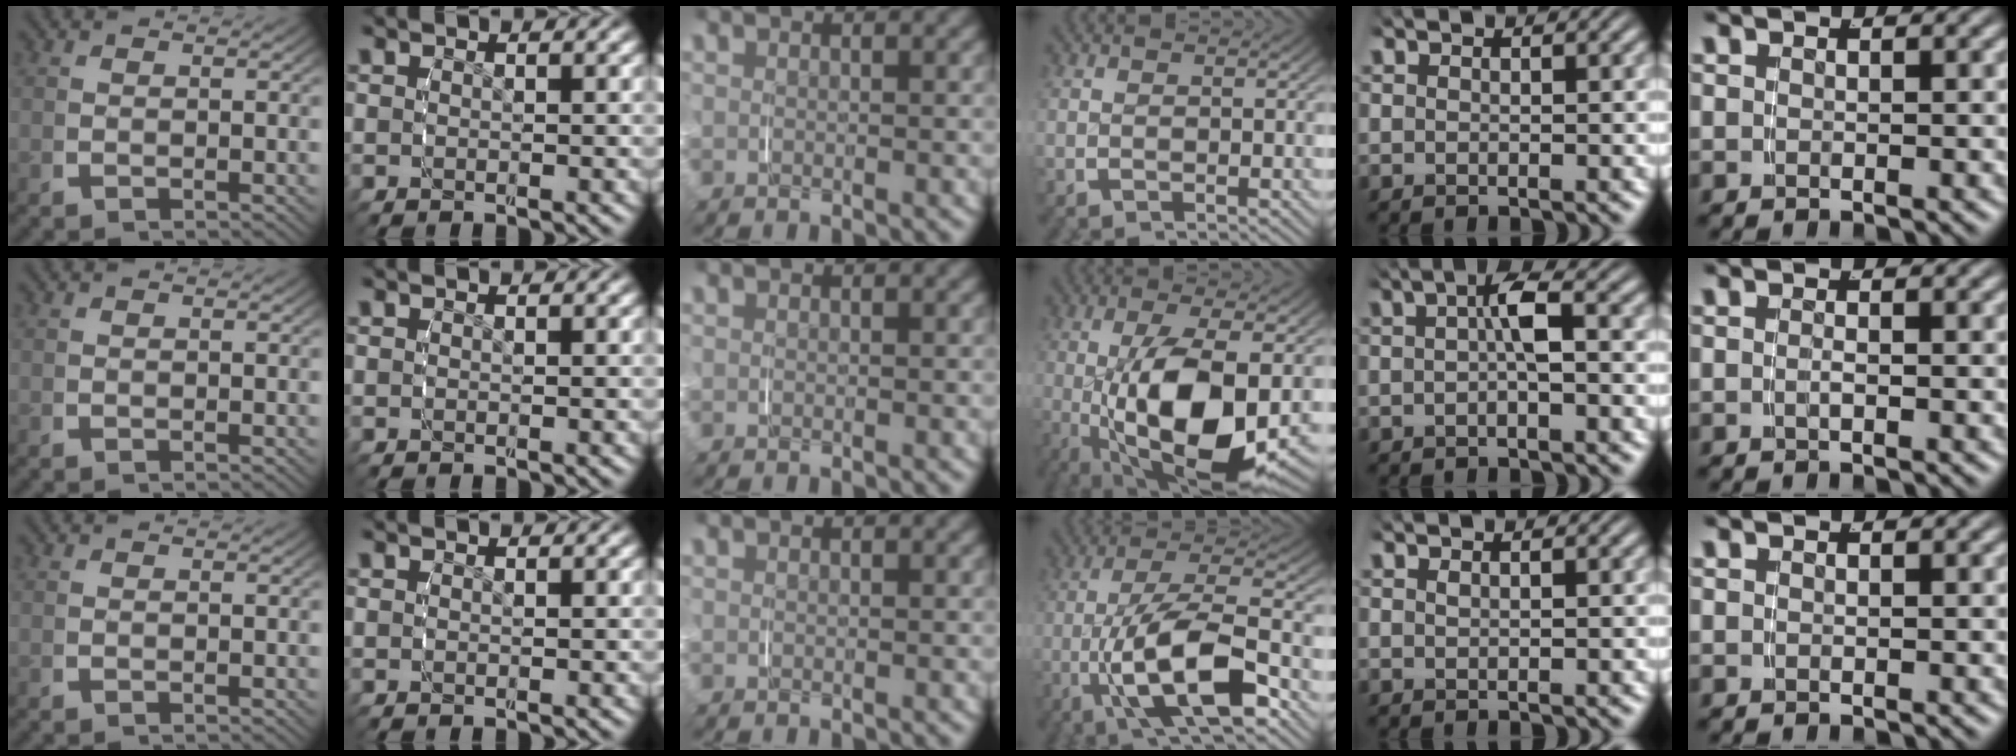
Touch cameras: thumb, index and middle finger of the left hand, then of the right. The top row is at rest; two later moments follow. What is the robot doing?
{"motion": "grasp_and_lifting", "object": "jar lid"}